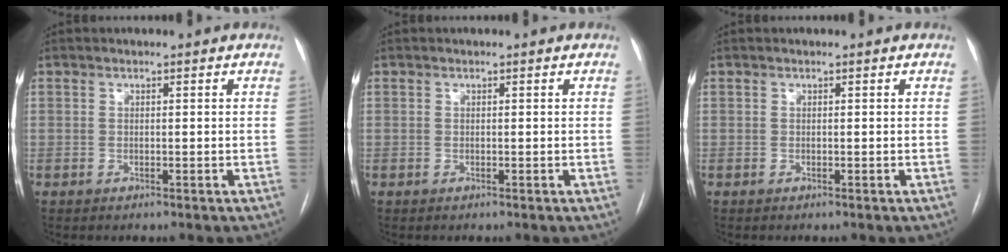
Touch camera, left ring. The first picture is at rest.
{"total": 0.0}
{"total": 0.0}